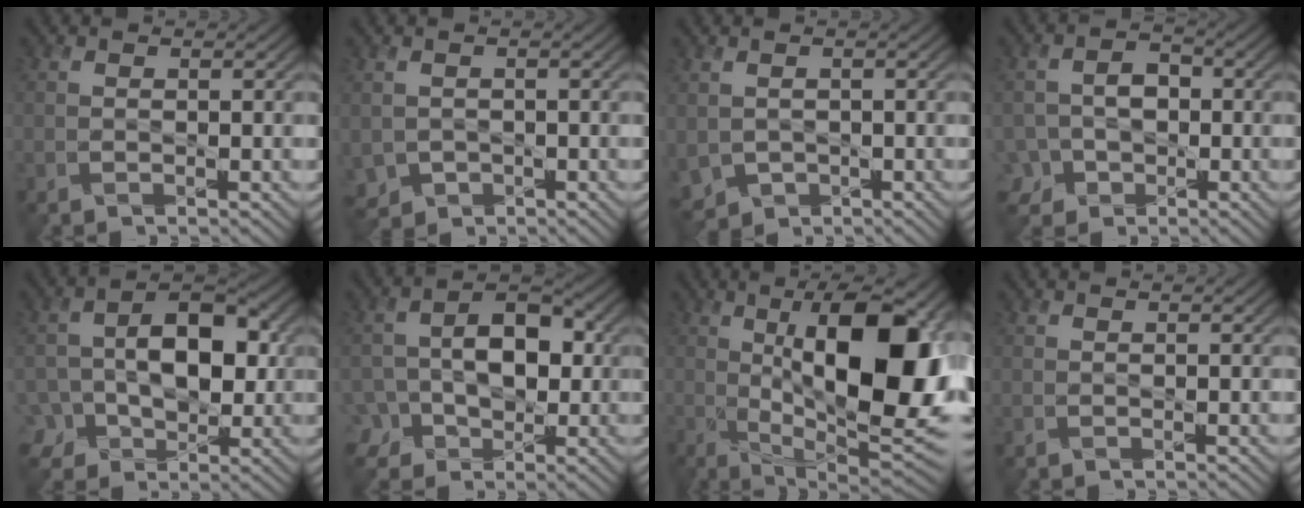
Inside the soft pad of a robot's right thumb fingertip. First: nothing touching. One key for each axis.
{"total": 2.2, "fx": -0.4, "fy": 2.1, "fz": 0.5, "tx": -0.026, "ty": -0.013, "tz": -0.006}
{"total": 2.6, "fx": -0.4, "fy": 2.2, "fz": 1.2, "tx": -0.046, "ty": -0.011, "tz": -0.007}
{"total": 5.3, "fx": -2.0, "fy": 4.4, "fz": 2.1, "tx": -0.033, "ty": 0.001, "tz": -0.041}
{"total": 9.5, "fx": -0.6, "fy": 6.6, "fz": 6.8, "tx": -0.103, "ty": 0.012, "tz": -0.019}
{"total": 7.9, "fx": -1.1, "fy": 5.8, "fz": 5.3, "tx": -0.080, "ty": 0.010, "tz": -0.025}
{"total": 15.6, "fx": 1.2, "fy": 6.0, "fz": 14.4, "tx": -0.214, "ty": -0.001, "tz": 0.021}
{"total": 0.0}